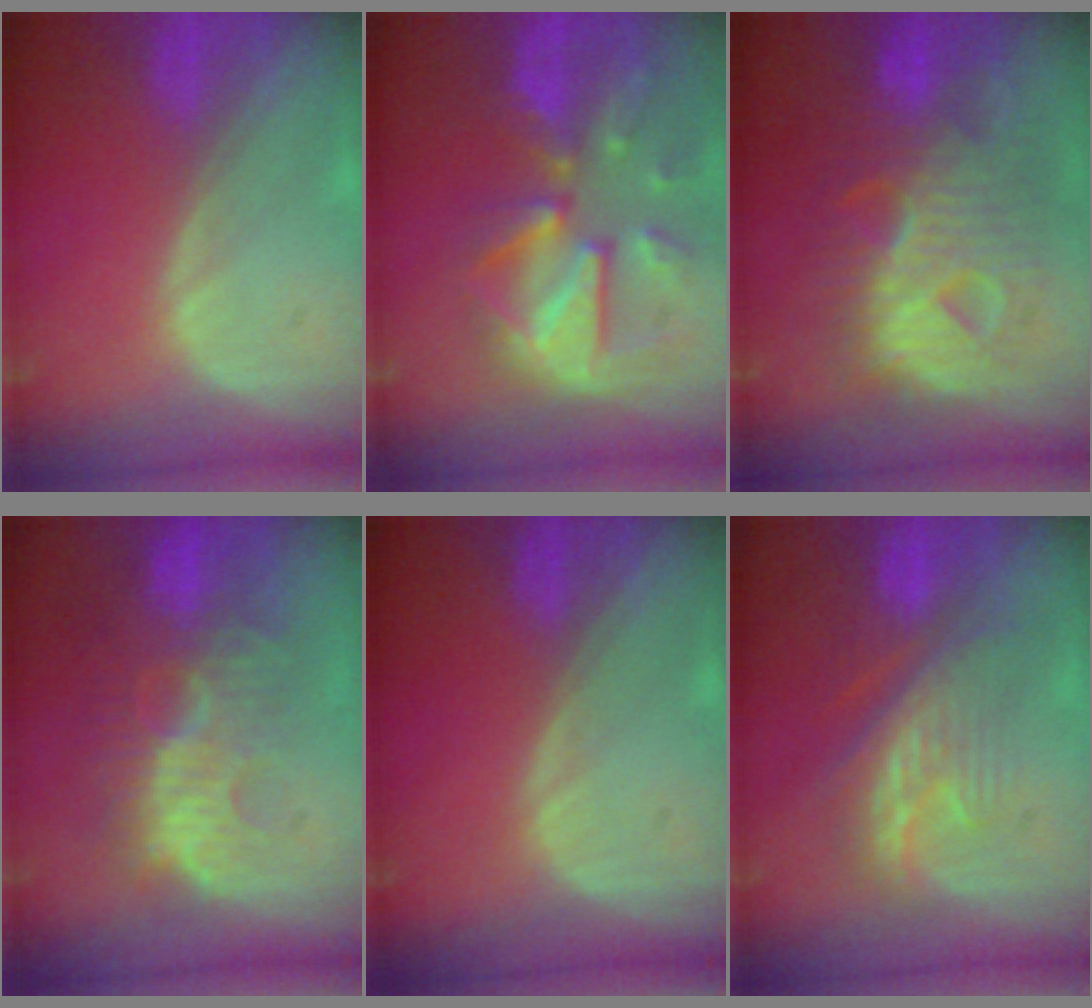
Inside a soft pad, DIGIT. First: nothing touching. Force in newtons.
{"total": 12.1, "press": 10.5, "slide": 6.0}
{"total": 12.7, "press": 12.7, "slide": 1.2}
{"total": 10.7, "press": 9.7, "slide": 4.6}
{"total": 0.0}
{"total": 8.4, "press": 8.1, "slide": 1.9}